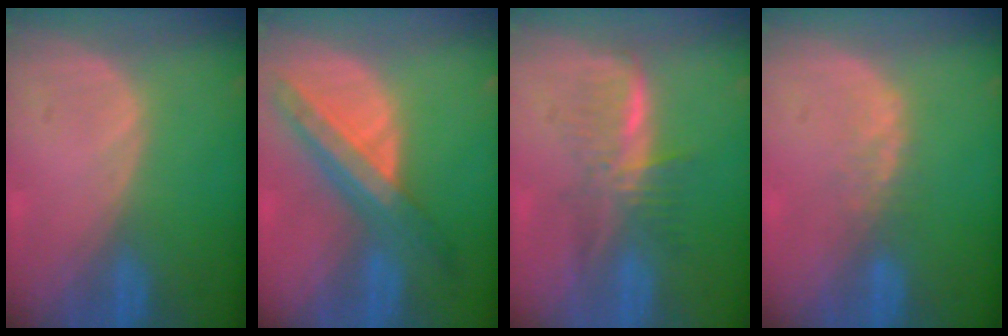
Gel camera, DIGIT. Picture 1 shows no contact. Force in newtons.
{"total": 8.8, "press": 7.6, "slide": 4.4}
{"total": 5.9, "press": 5.6, "slide": 2.0}
{"total": 1.9, "press": 1.8, "slide": 0.5}